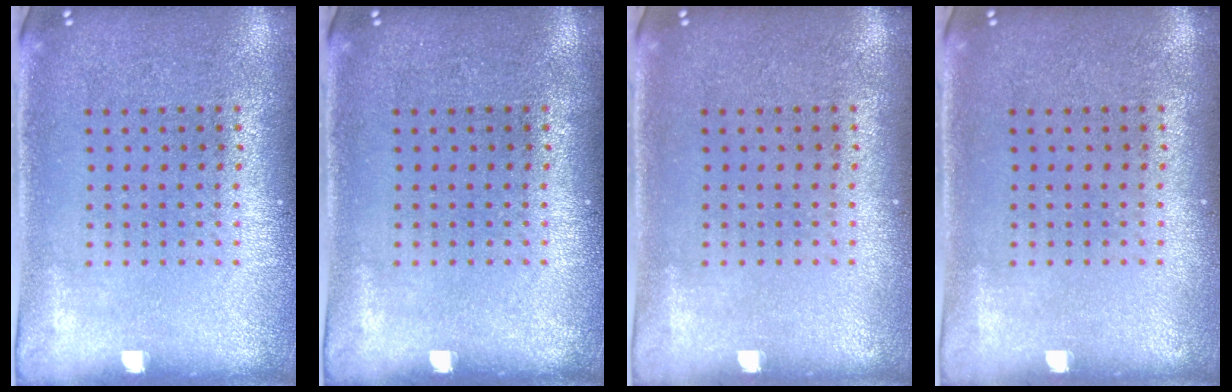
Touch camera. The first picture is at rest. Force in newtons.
{"total": 0.0}
{"total": 0.0}
{"total": 0.0}